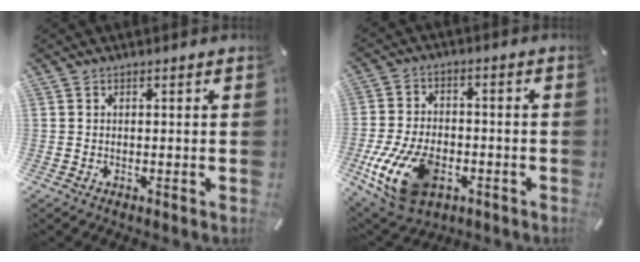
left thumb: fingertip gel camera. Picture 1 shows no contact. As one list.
[{"total": 16.4, "force": [-5.8, 10.3, 11.3], "torque": [-0.227, 0.023, -0.092]}]